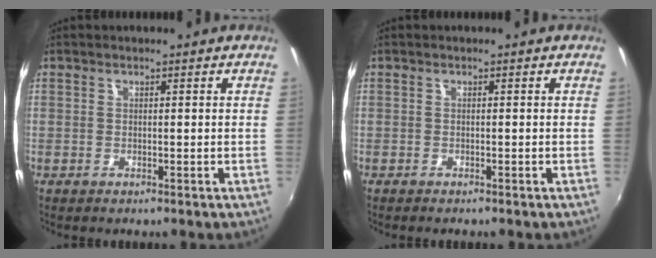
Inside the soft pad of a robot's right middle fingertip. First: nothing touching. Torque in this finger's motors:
{"motor_torque": [-0.41, -0.01, -0.02, -0.01]}